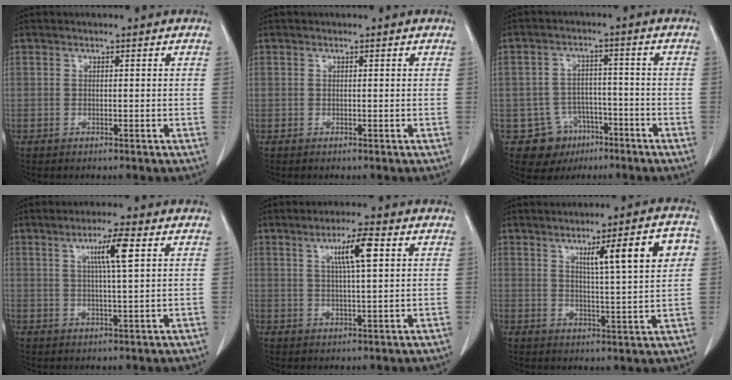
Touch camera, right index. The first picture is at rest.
{"total": 0.0}
{"total": 7.6, "force": [-3.8, 6.6, 0.7], "torque": [-0.010, 0.013, -0.046]}
{"total": 5.6, "force": [2.0, -0.3, 5.2], "torque": [-0.089, 0.001, 0.034]}
{"total": 6.1, "force": [2.2, 0.2, 5.7], "torque": [-0.098, 0.004, 0.039]}
{"total": 10.9, "force": [3.7, 0.6, 10.2], "torque": [-0.144, 0.011, 0.052]}